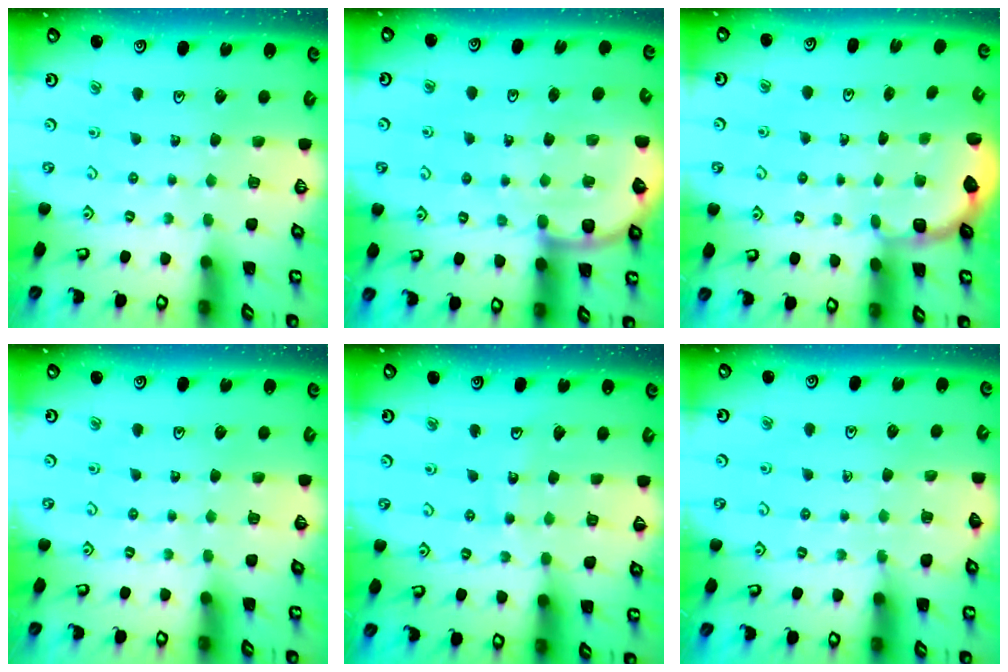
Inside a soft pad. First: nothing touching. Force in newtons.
{"total": 7.3, "press": 7.2, "slide": 1.0}
{"total": 2.7, "press": 2.3, "slide": 1.5}
{"total": 0.0}
{"total": 7.3, "press": 7.3, "slide": 0.9}
{"total": 5.9, "press": 5.8, "slide": 1.1}